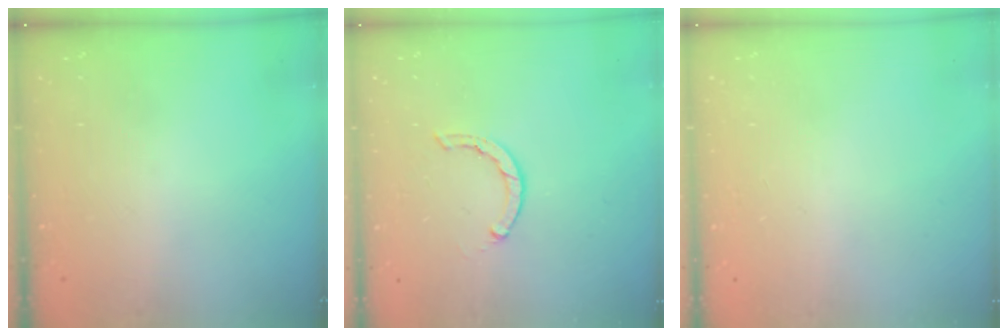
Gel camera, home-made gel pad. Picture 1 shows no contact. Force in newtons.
{"total": 1.6, "press": 1.5, "slide": 0.4}
{"total": 2.6, "press": 2.6, "slide": 0.2}